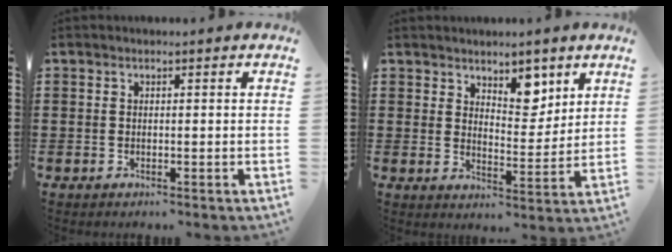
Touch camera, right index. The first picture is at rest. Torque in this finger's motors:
{"motor_torque": [0.08, 0.21, 0.12, 0.03]}